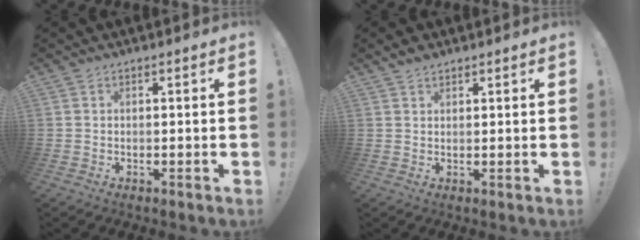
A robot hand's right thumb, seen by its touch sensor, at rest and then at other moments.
{"total": 1.9, "force": [1.5, 0.8, 0.7], "torque": [-0.006, -0.009, 0.027]}